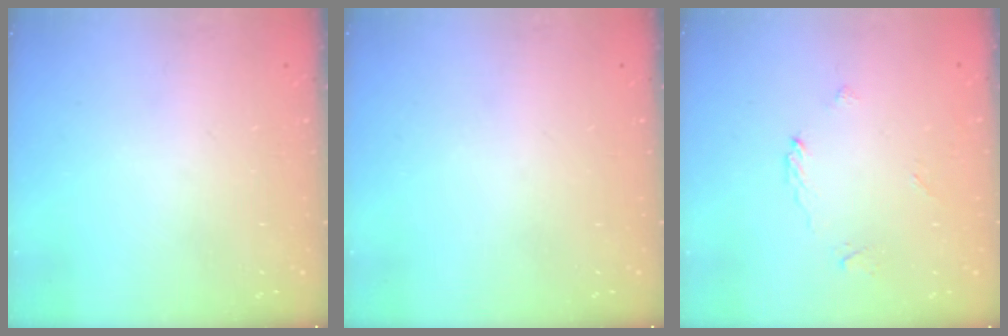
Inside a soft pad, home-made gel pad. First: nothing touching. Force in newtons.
{"total": 0.0}
{"total": 2.7, "press": 2.7, "slide": 0.2}